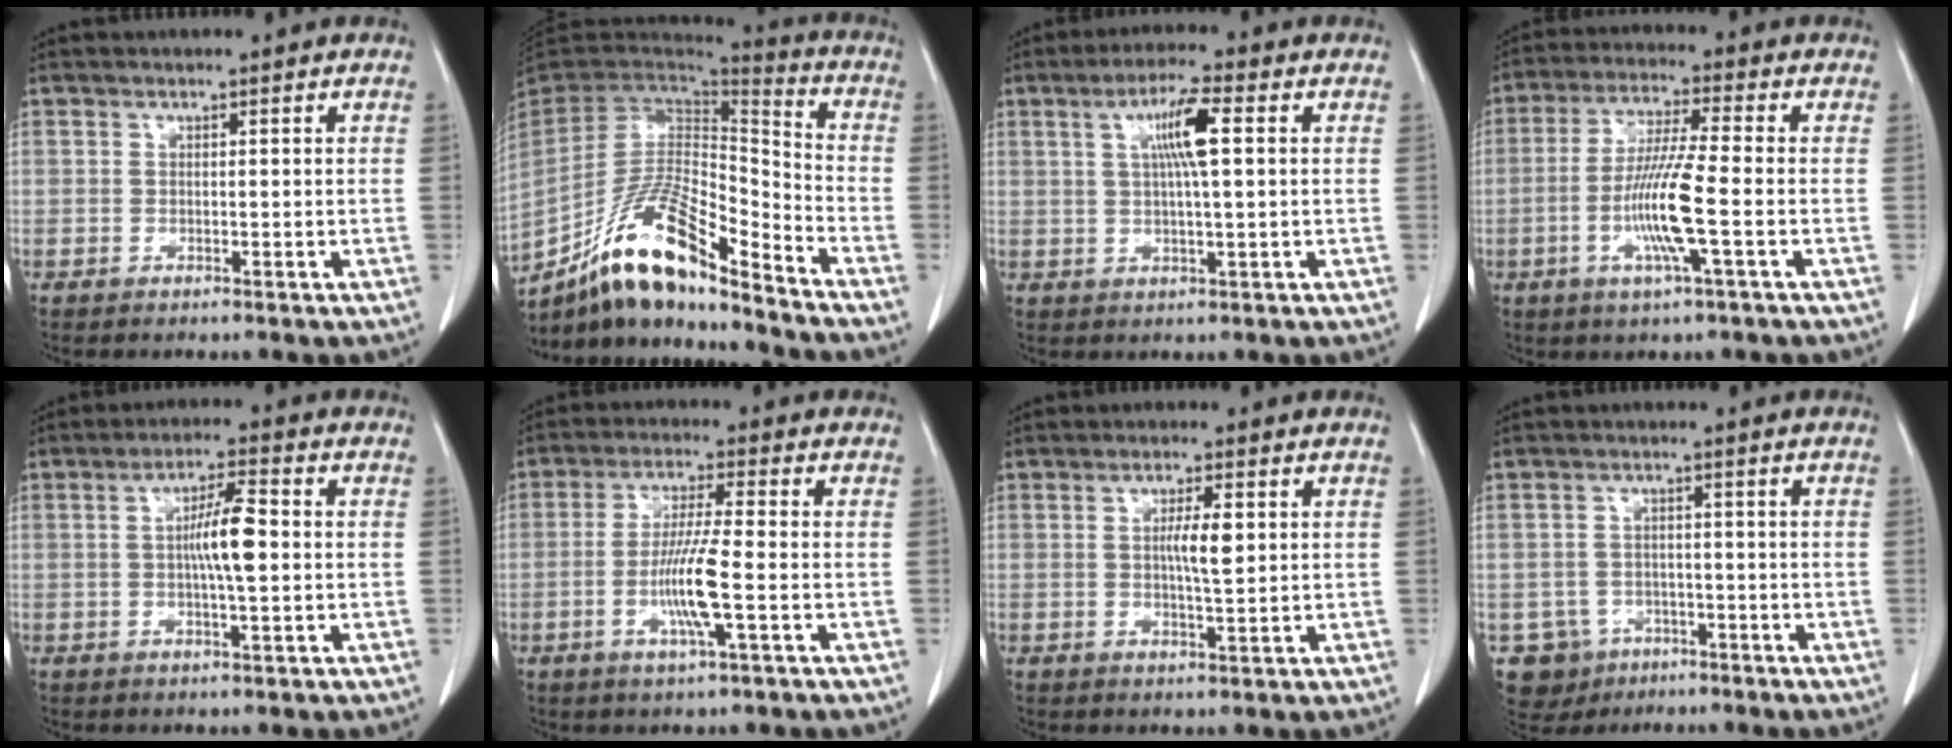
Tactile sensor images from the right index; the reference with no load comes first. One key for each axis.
{"total": 17.9, "fx": -12.7, "fy": 3.3, "fz": 12.2, "tx": -0.235, "ty": 0.000, "tz": -0.228}
{"total": 6.7, "fx": 1.7, "fy": 0.3, "fz": 6.5, "tx": -0.117, "ty": 0.007, "tz": 0.029}
{"total": 10.5, "fx": -2.8, "fy": -0.2, "fz": 10.1, "tx": -0.200, "ty": -0.010, "tz": -0.059}
{"total": 6.2, "fx": -0.1, "fy": 0.6, "fz": 6.2, "tx": -0.112, "ty": 0.005, "tz": -0.006}
{"total": 8.0, "fx": -2.2, "fy": -0.2, "fz": 7.7, "tx": -0.148, "ty": -0.008, "tz": -0.046}
{"total": 3.9, "fx": 0.5, "fy": 0.4, "fz": 3.8, "tx": -0.067, "ty": -0.001, "tz": 0.008}
{"total": 6.3, "fx": -3.1, "fy": 5.5, "fz": 0.5, "tx": -0.013, "ty": 0.008, "tz": -0.039}